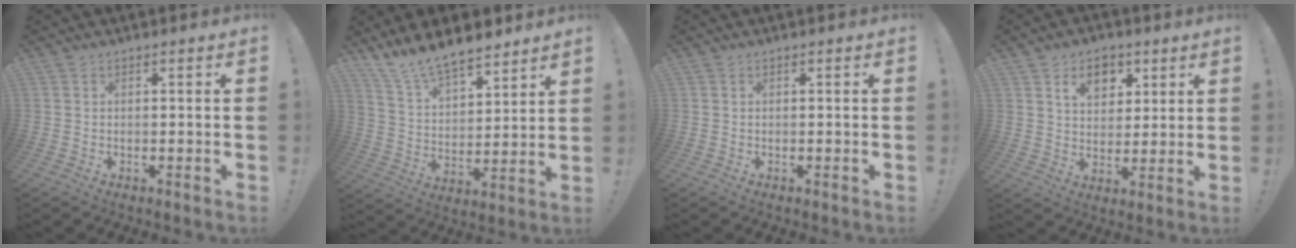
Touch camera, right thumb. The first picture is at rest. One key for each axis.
{"total": 12.0, "fx": 10.5, "fy": 4.0, "fz": 4.2, "tx": -0.096, "ty": -0.076, "tz": 0.198}
{"total": 0.0}
{"total": 10.0, "fx": 5.3, "fy": 7.5, "fz": 4.0, "tx": -0.051, "ty": -0.025, "tz": 0.100}